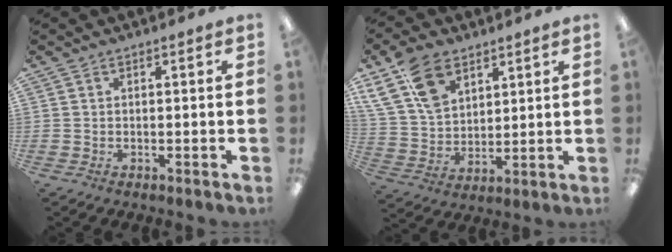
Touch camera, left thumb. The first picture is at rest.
{"total": 15.2, "force": [8.6, 9.5, 8.2], "torque": [-0.179, -0.021, 0.167]}